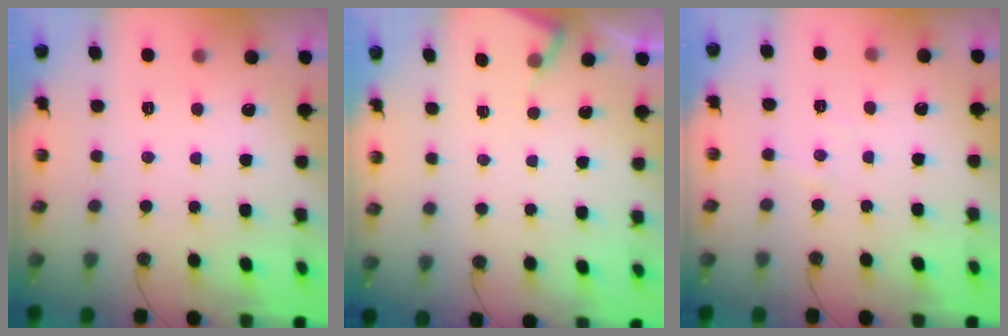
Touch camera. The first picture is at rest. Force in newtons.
{"total": 3.8, "press": 3.7, "slide": 0.6}
{"total": 2.7, "press": 2.7, "slide": 0.5}